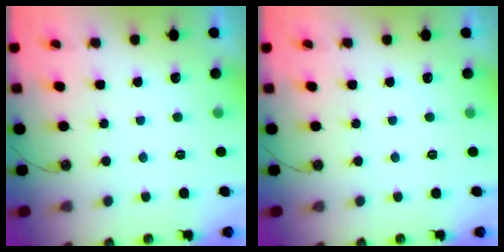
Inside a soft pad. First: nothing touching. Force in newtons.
{"total": 0.0}